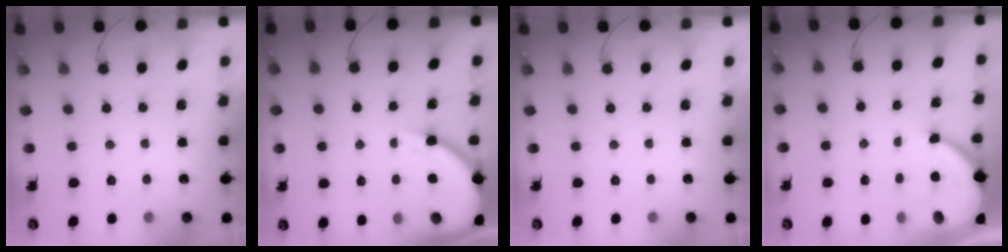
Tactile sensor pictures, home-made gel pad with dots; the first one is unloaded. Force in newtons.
{"total": 9.7, "press": 9.6, "slide": 1.2}
{"total": 0.0}
{"total": 7.2, "press": 7.1, "slide": 0.9}